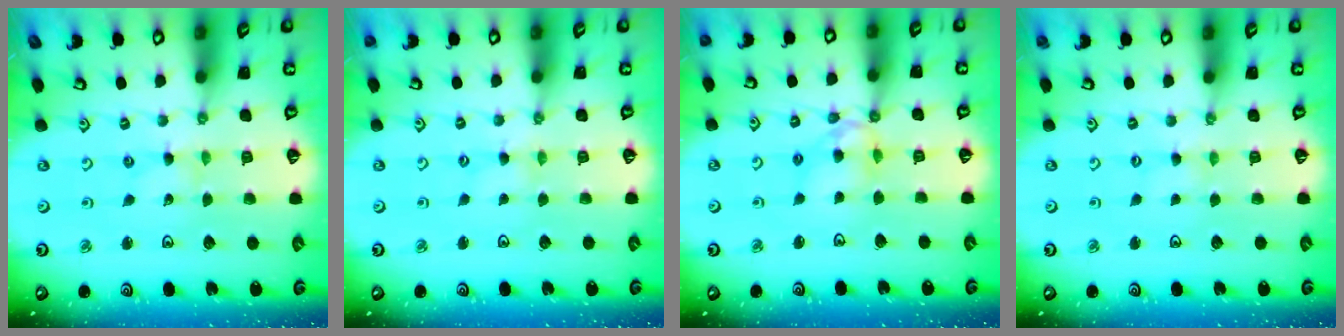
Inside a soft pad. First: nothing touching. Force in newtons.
{"total": 0.8, "press": 0.8, "slide": 0.2}
{"total": 10.1, "press": 10.1, "slide": 1.0}
{"total": 0.0}